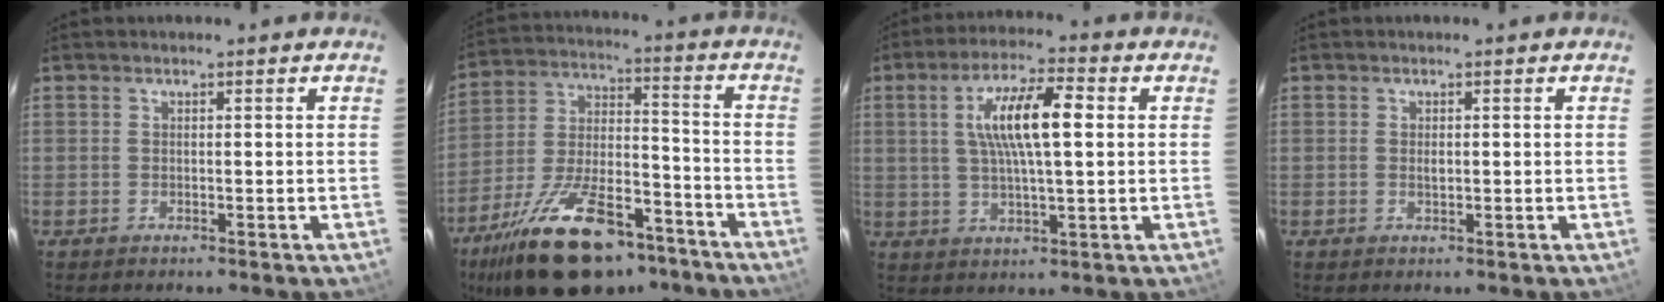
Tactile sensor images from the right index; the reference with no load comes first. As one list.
[{"total": 24.5, "force": [-16.9, 10.4, 14.5], "torque": [-0.273, -0.009, -0.261]}, {"total": 10.9, "force": [2.1, 2.4, 10.5], "torque": [-0.191, 0.013, 0.039]}, {"total": 1.0, "force": [0.0, 0.6, 0.8], "torque": [-0.014, 0.001, 0.001]}]